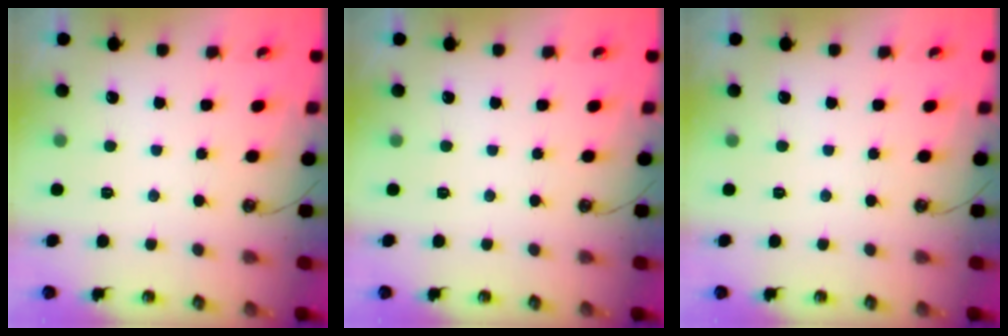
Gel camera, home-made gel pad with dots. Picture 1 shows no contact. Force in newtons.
{"total": 0.0}
{"total": 0.0}